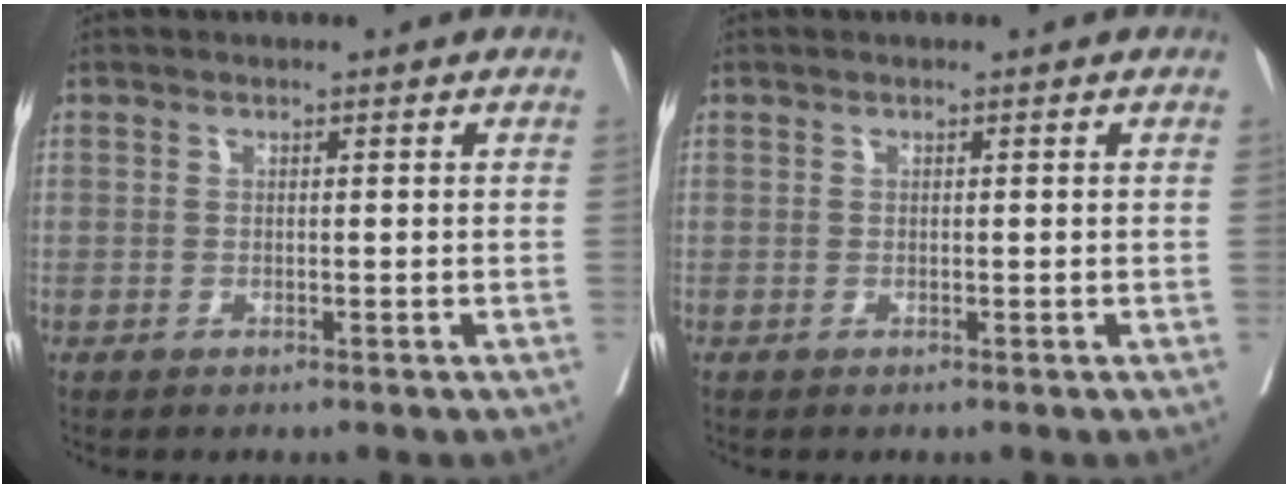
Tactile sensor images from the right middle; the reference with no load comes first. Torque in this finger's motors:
{"motor_torque": [0.39, -0.39, 0.06, 0.01]}